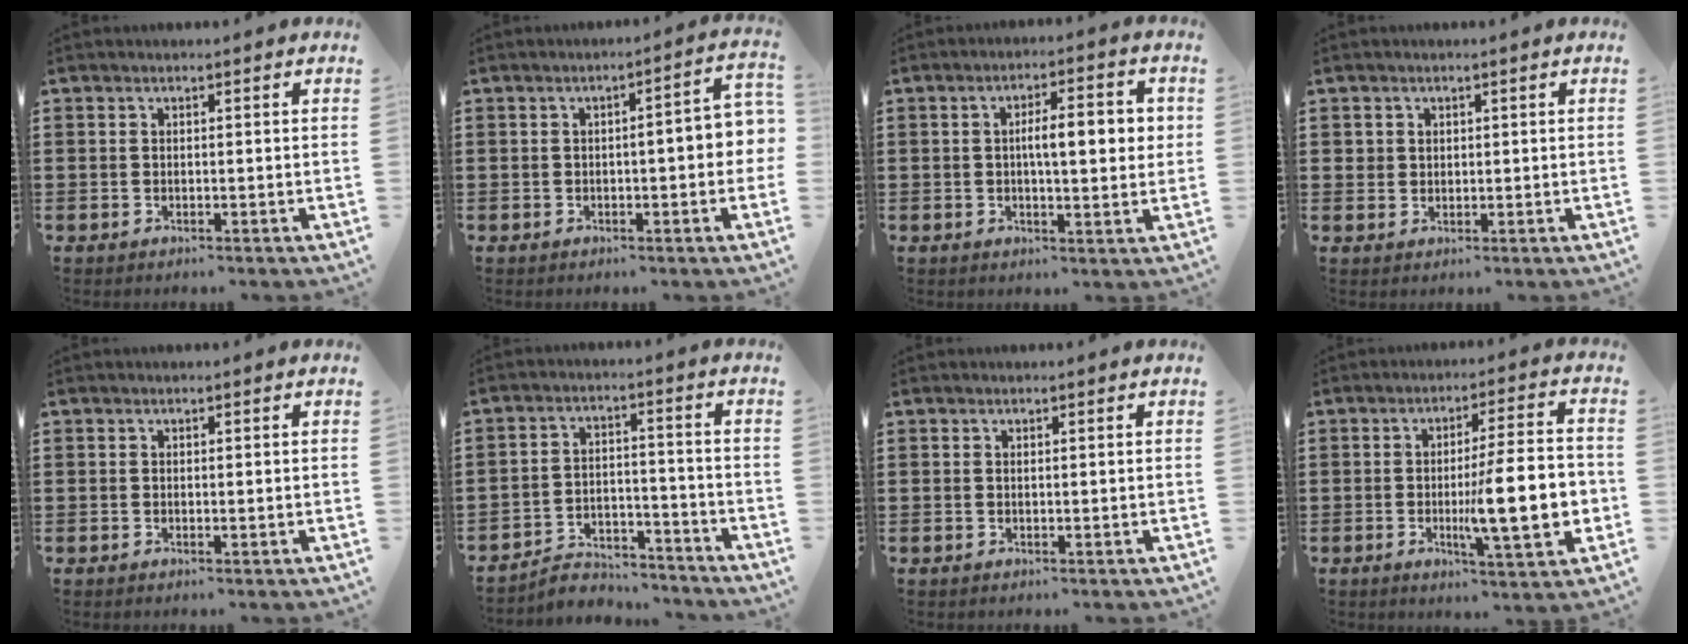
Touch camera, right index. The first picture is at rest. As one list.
[{"total": 3.8, "force": [-0.6, 0.6, 3.7], "torque": [-0.064, 0.001, -0.011]}, {"total": 6.3, "force": [0.6, 1.8, 6.0], "torque": [-0.103, 0.004, 0.006]}, {"total": 1.4, "force": [0.7, 1.1, 0.2], "torque": [-0.008, 0.003, 0.015]}, {"total": 0.0}, {"total": 4.7, "force": [-4.5, 1.1, 0.6], "torque": [-0.015, 0.011, -0.090]}, {"total": 0.0}, {"total": 14.0, "force": [-1.9, 2.9, 13.6], "torque": [-0.206, -0.016, -0.038]}]